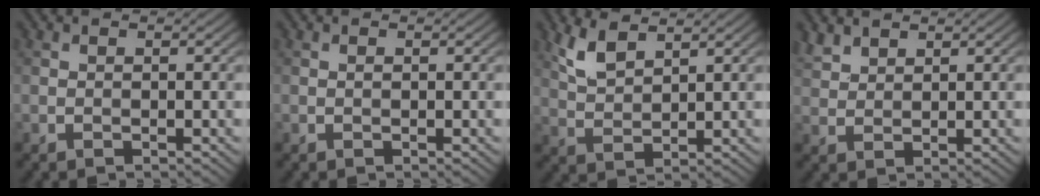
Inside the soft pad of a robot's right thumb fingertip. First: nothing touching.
{"total": 0.0}
{"total": 4.7, "force": [3.2, 1.6, 3.0], "torque": [-0.082, 0.003, 0.074]}
{"total": 3.1, "force": [2.5, 1.5, 1.2], "torque": [-0.031, 0.005, 0.058]}